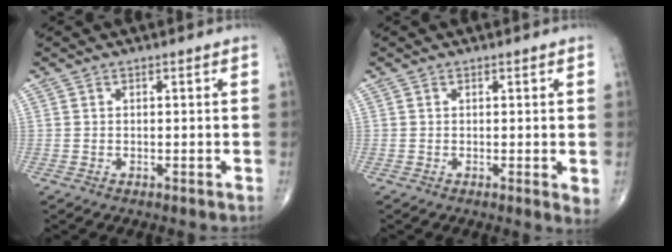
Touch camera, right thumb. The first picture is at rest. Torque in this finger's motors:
{"motor_torque": [-0.19, 0.12, 0.28, 0.05, 0.06]}